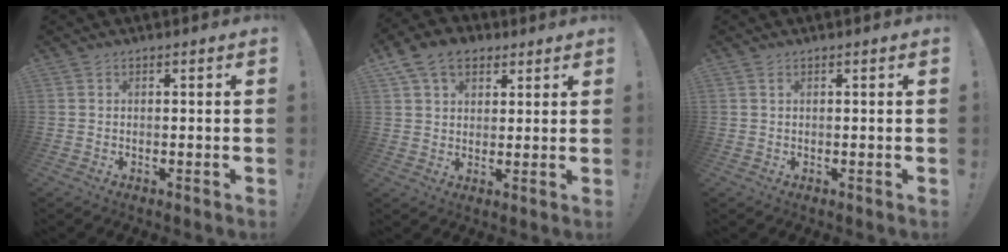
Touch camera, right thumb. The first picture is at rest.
{"total": 10.4, "force": [5.1, 7.5, 5.2], "torque": [-0.085, -0.010, 0.100]}
{"total": 0.5, "force": [0.3, 0.3, 0.4], "torque": [-0.008, 0.002, 0.005]}